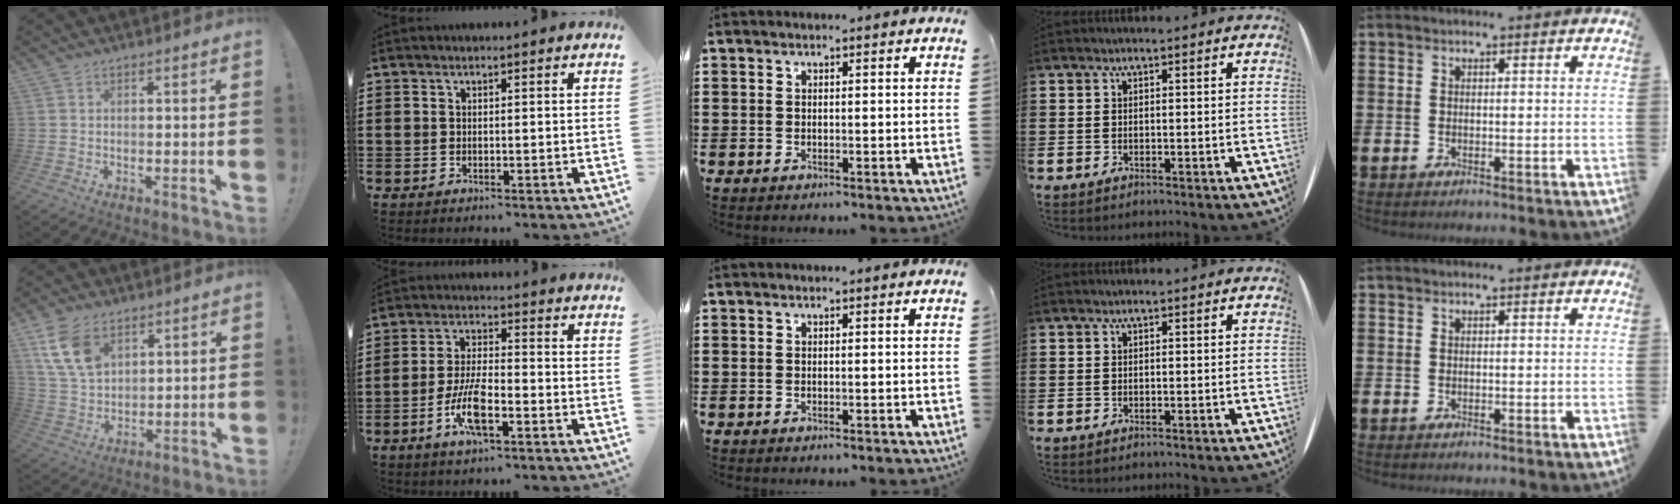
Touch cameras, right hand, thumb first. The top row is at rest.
{"thumb": {"total": 12.3, "force": [6.3, 8.0, 6.9], "torque": [-0.129, -0.017, 0.125]}, "index": {"total": 7.5, "force": [-3.3, 2.0, 6.4], "torque": [-0.145, -0.012, -0.064]}}